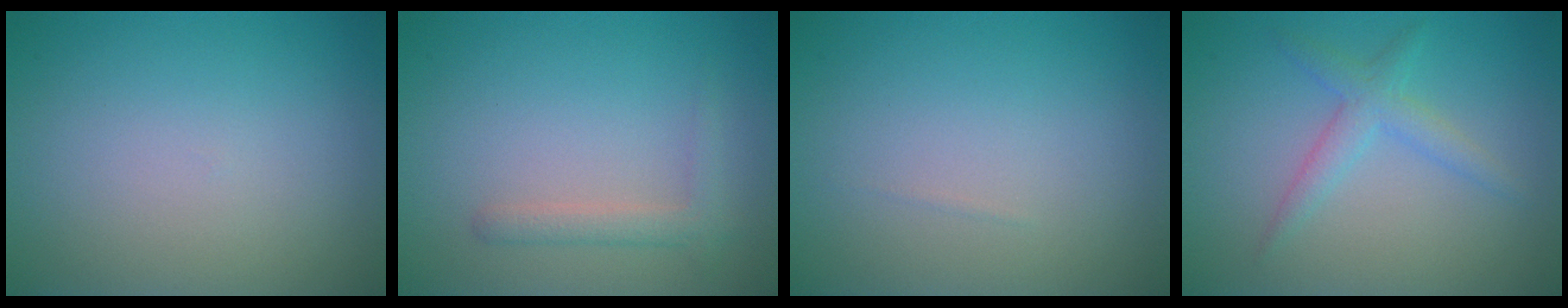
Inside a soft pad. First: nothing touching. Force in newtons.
{"total": 1.8, "press": 1.8, "slide": 0.1}
{"total": 0.0}
{"total": 2.3, "press": 2.3, "slide": 0.1}